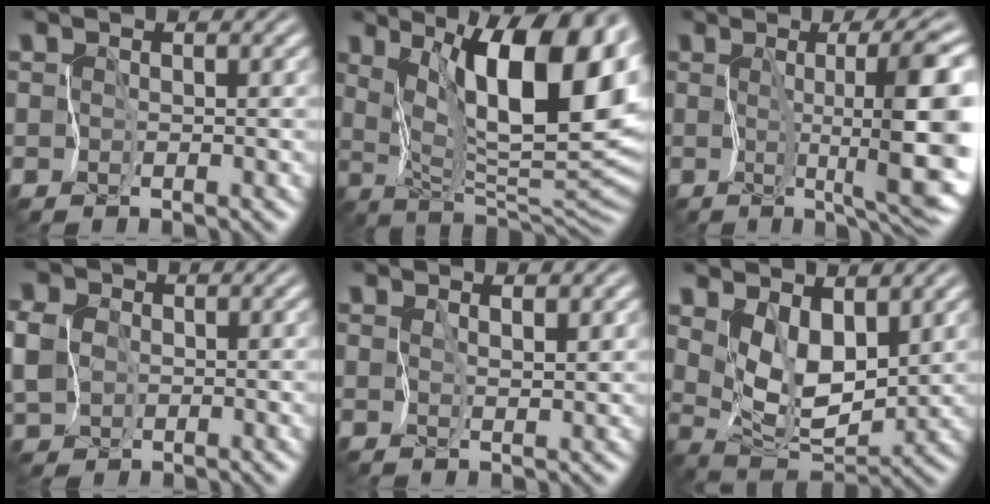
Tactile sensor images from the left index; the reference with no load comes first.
{"total": 13.5, "force": [5.6, 4.4, 11.4], "torque": [-0.149, -0.001, 0.090]}
{"total": 9.8, "force": [0.5, 1.3, 9.7], "torque": [-0.134, 0.000, 0.011]}
{"total": 5.5, "force": [-0.1, 4.8, 2.8], "torque": [-0.073, 0.008, -0.025]}
{"total": 1.6, "force": [1.1, 0.2, 1.2], "torque": [-0.015, -0.008, 0.024]}
{"total": 5.6, "force": [2.3, 3.0, 4.2], "torque": [-0.082, -0.020, 0.042]}